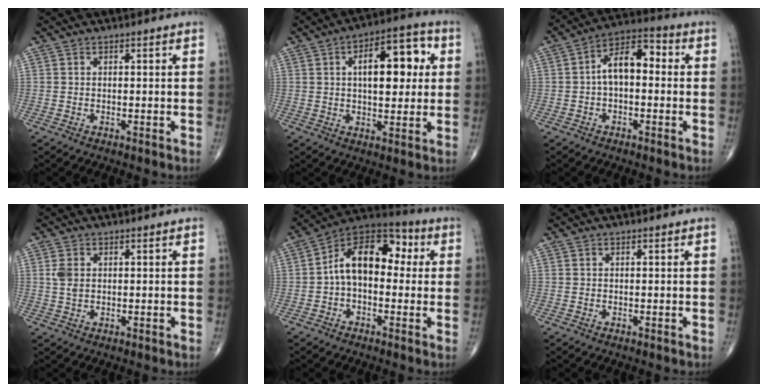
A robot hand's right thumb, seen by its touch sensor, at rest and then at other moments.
{"total": 13.8, "force": [3.0, 6.7, 11.7], "torque": [-0.138, 0.014, 0.040]}
{"total": 9.2, "force": [0.1, 5.2, 7.6], "torque": [-0.111, 0.036, -0.010]}
{"total": 2.8, "force": [0.6, 1.8, 2.0], "torque": [-0.045, 0.001, 0.015]}
{"total": 14.2, "force": [1.0, 8.9, 11.1], "torque": [-0.145, 0.046, 0.000]}
{"total": 0.0}